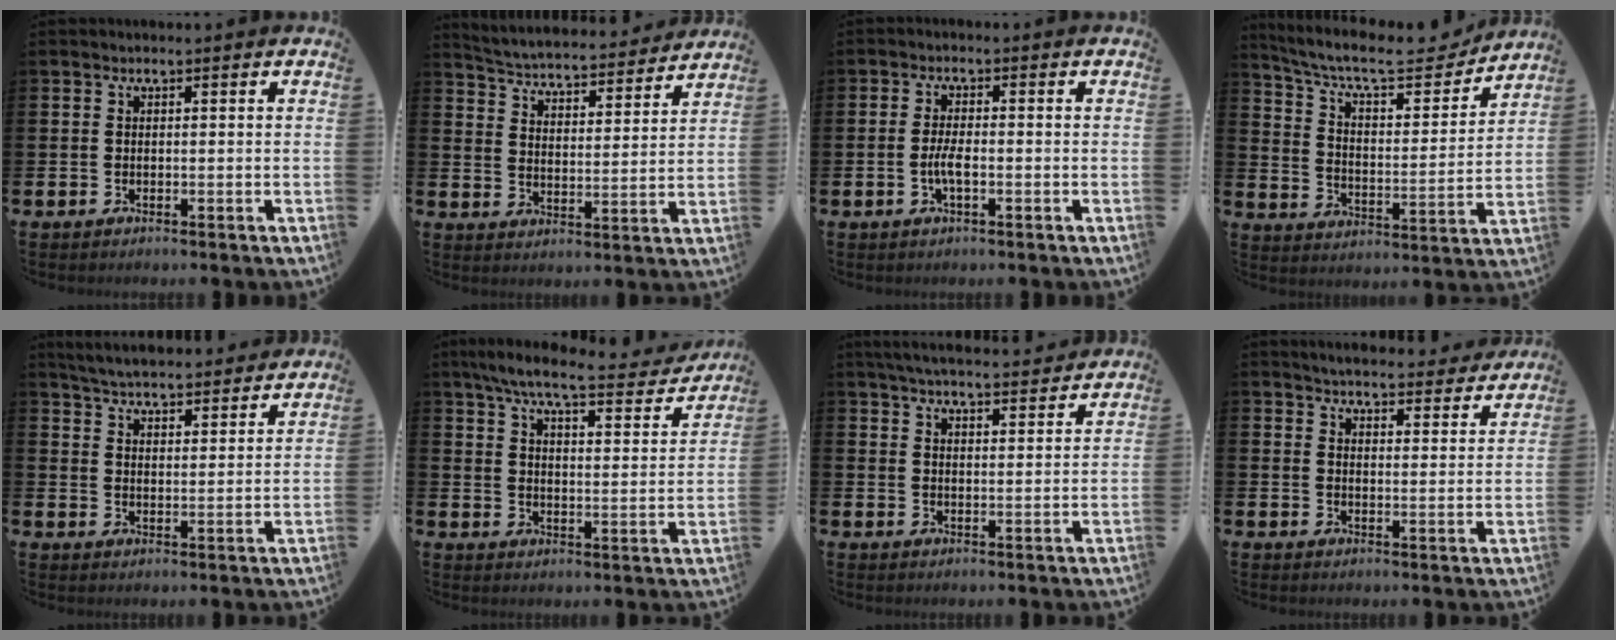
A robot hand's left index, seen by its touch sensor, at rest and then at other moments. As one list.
[{"total": 4.8, "force": [4.7, 0.6, 0.4], "torque": [-0.038, -0.044, 0.078]}, {"total": 2.8, "force": [-0.7, 0.8, 2.5], "torque": [-0.050, -0.001, -0.016]}, {"total": 10.0, "force": [8.8, 2.6, 3.9], "torque": [-0.103, -0.057, 0.148]}, {"total": 5.6, "force": [5.6, 0.5, 0.5], "torque": [-0.029, -0.039, 0.097]}, {"total": 8.0, "force": [7.0, 1.0, 3.8], "torque": [-0.094, -0.038, 0.117]}, {"total": 5.4, "force": [5.3, 0.4, 0.9], "torque": [-0.031, -0.030, 0.094]}, {"total": 5.0, "force": [5.0, 0.5, 0.3], "torque": [-0.014, -0.040, 0.086]}]